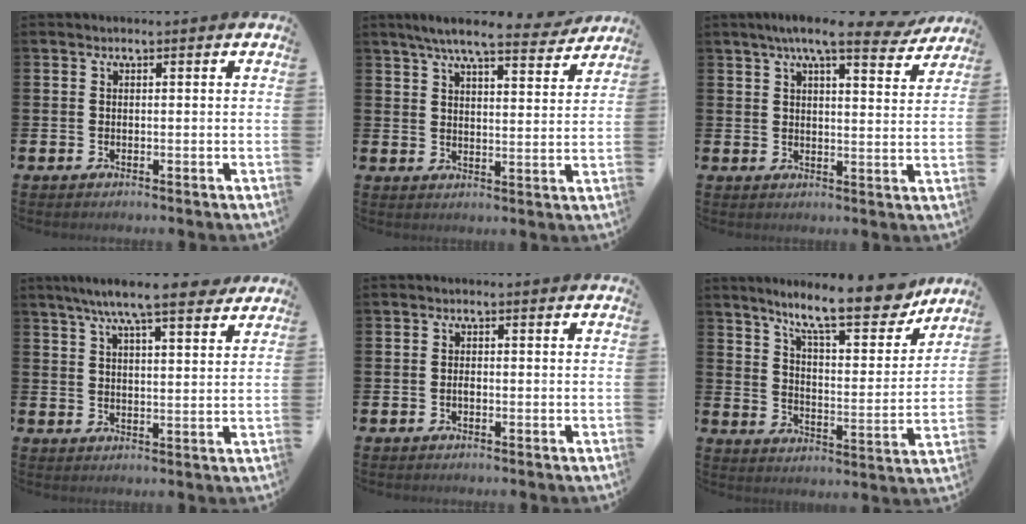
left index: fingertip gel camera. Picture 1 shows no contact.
{"total": 7.4, "force": [6.6, 1.0, 3.1], "torque": [-0.059, -0.034, 0.113]}
{"total": 8.1, "force": [6.8, 1.5, 4.2], "torque": [-0.070, -0.024, 0.115]}
{"total": 8.4, "force": [7.3, 0.9, 4.0], "torque": [-0.076, -0.032, 0.127]}
{"total": 0.8, "force": [-0.3, 0.4, 0.7], "torque": [-0.019, 0.002, -0.004]}
{"total": 12.0, "force": [10.0, 2.2, 6.2], "torque": [-0.119, -0.056, 0.169]}